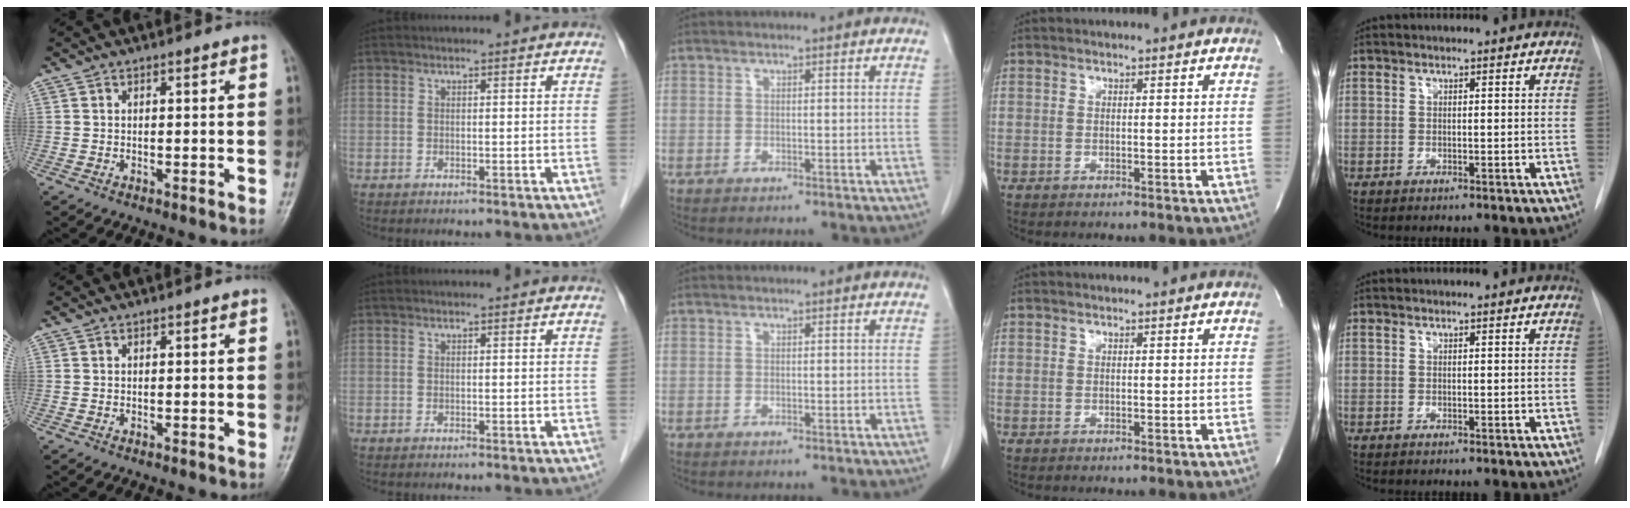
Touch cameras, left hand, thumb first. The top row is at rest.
{}